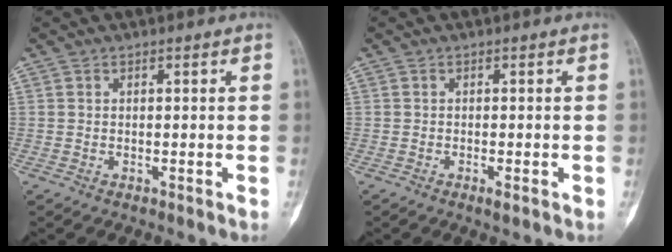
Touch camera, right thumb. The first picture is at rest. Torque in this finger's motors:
{"motor_torque": [-0.22, 0.00, -0.06, 0.26, 0.00]}